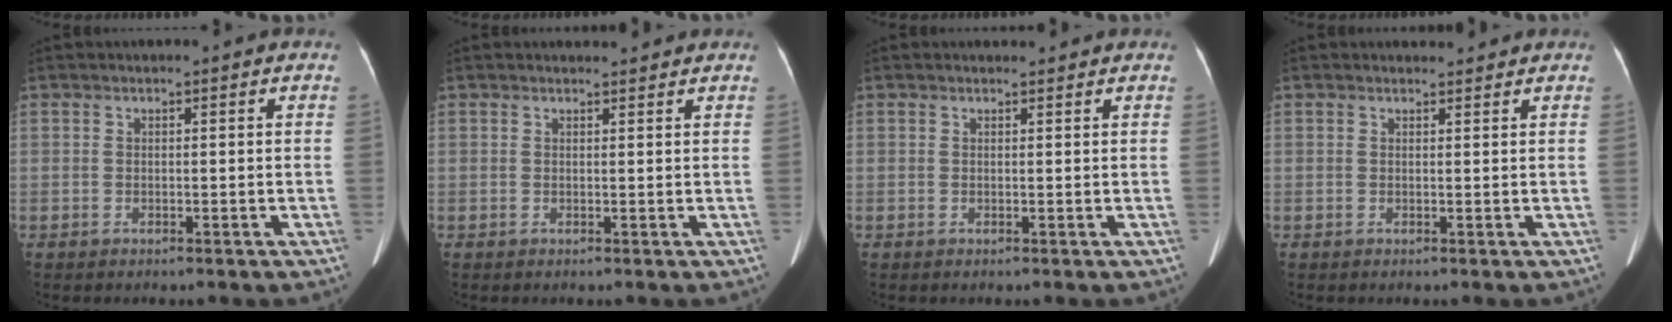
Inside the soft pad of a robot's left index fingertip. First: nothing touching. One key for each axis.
{"total": 2.2, "fx": 2.2, "fy": 0.4, "fz": 0.3, "tx": -0.010, "ty": 0.009, "tz": 0.029}
{"total": 1.2, "fx": 1.2, "fy": 0.3, "fz": 0.1, "tx": -0.010, "ty": 0.006, "tz": 0.019}
{"total": 1.6, "fx": 1.6, "fy": 0.4, "fz": 0.0, "tx": -0.006, "ty": 0.004, "tz": 0.024}